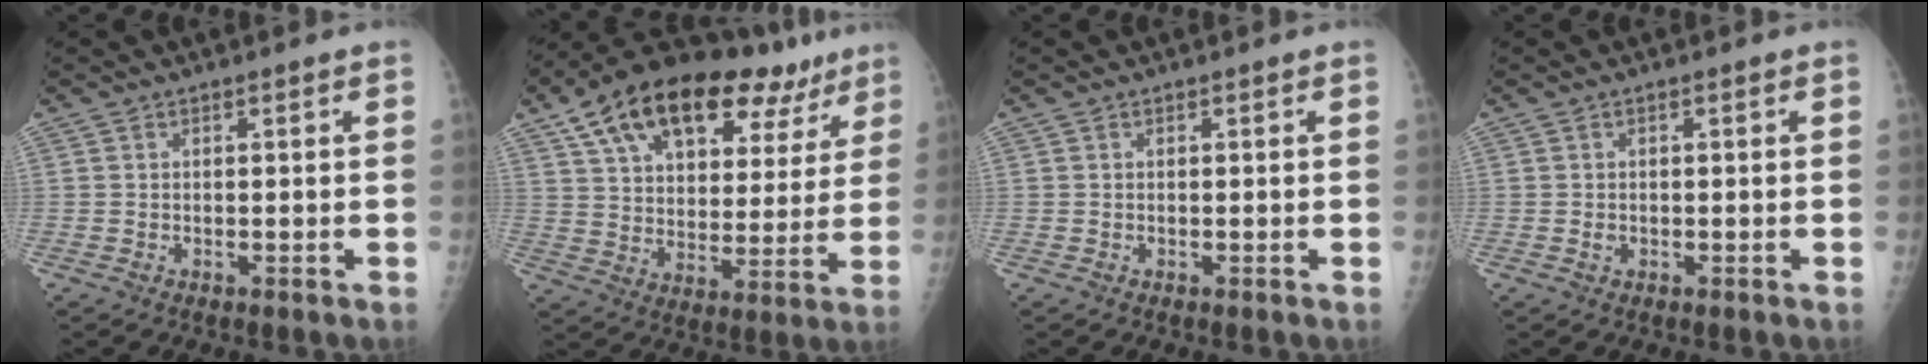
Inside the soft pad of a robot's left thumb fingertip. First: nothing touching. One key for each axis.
{"total": 26.2, "fx": 15.3, "fy": 13.4, "fz": 16.6, "tx": -0.229, "ty": 0.005, "tz": 0.242}
{"total": 0.0}
{"total": 0.9, "fx": -0.2, "fy": 0.7, "fz": 0.5, "tx": -0.005, "ty": 0.001, "tz": -0.002}